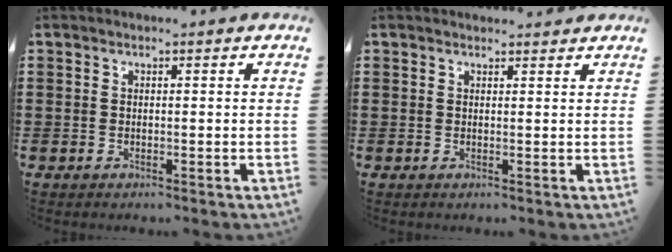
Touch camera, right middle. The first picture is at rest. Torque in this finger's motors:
{"motor_torque": [-0.07, 0.00, -0.02, -0.02]}